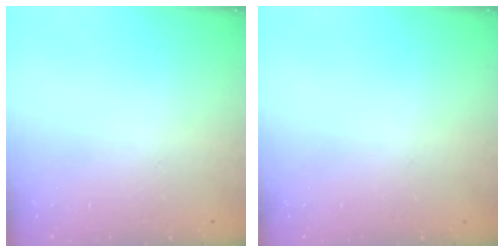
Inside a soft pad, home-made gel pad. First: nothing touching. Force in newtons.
{"total": 0.0}